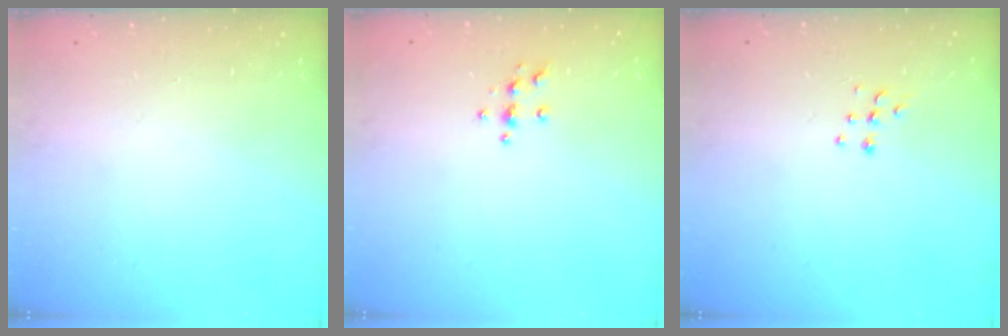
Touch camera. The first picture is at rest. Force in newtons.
{"total": 3.6, "press": 3.6, "slide": 0.4}
{"total": 6.2, "press": 6.1, "slide": 0.7}